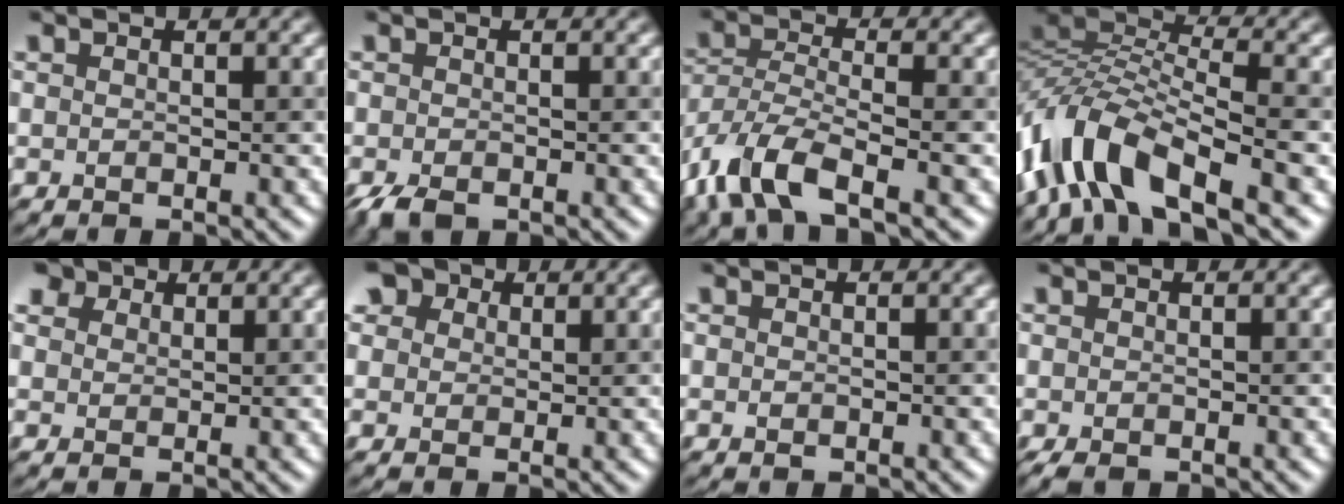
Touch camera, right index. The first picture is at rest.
{"total": 2.4, "force": [-1.6, 1.2, 1.4], "torque": [-0.030, -0.003, -0.033]}
{"total": 7.4, "force": [-4.6, 2.6, 5.2], "torque": [-0.117, -0.007, -0.100]}
{"total": 9.2, "force": [-4.9, 3.5, 7.0], "torque": [-0.133, 0.012, -0.105]}
{"total": 4.8, "force": [3.4, 2.8, 1.9], "torque": [-0.058, 0.010, 0.054]}
{"total": 6.6, "force": [3.9, 4.4, 3.0], "torque": [-0.072, 0.022, 0.040]}
{"total": 0.6, "force": [-0.2, 0.3, 0.4], "torque": [-0.008, -0.001, -0.004]}
{"total": 1.7, "force": [-1.2, 0.8, 0.9], "torque": [-0.023, -0.004, -0.022]}